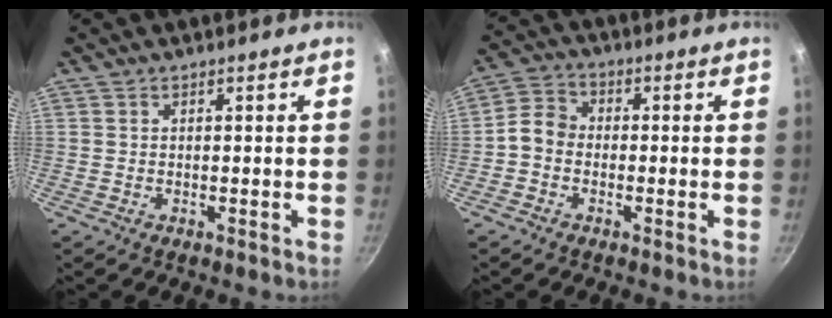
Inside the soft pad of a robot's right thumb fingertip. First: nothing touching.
{"total": 5.0, "force": [-1.3, 4.1, 2.6], "torque": [-0.035, 0.022, -0.042]}